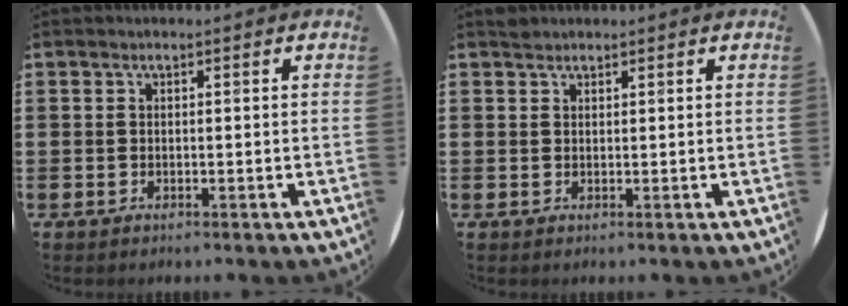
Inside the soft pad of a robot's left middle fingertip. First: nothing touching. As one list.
[{"total": 0.9, "force": [0.8, 0.3, -0.1], "torque": [0.010, -0.001, 0.014]}]